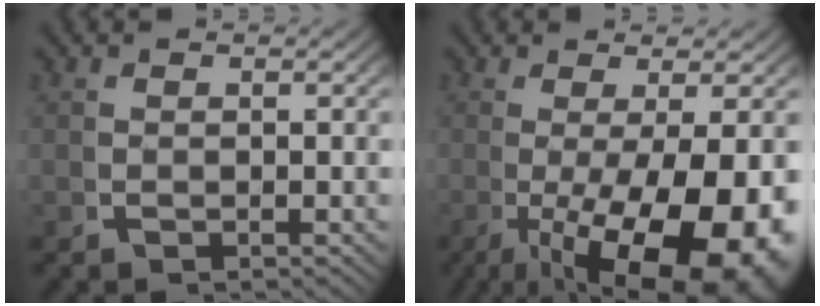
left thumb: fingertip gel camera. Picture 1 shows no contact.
{"total": 14.3, "force": [-4.1, 7.3, 11.5], "torque": [-0.207, -0.055, -0.026]}